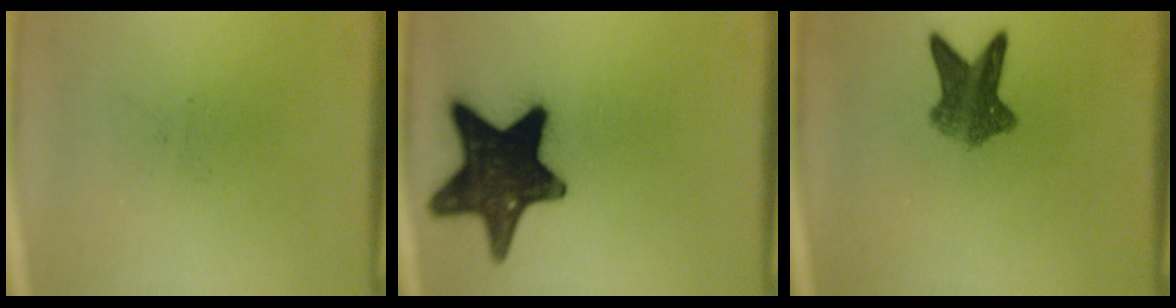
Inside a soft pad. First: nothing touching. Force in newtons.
{"total": 18.2}
{"total": 6.8}